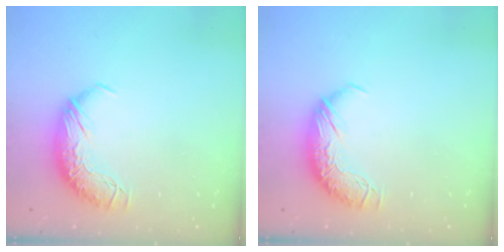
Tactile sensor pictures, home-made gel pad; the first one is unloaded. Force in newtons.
{"total": 0.0}